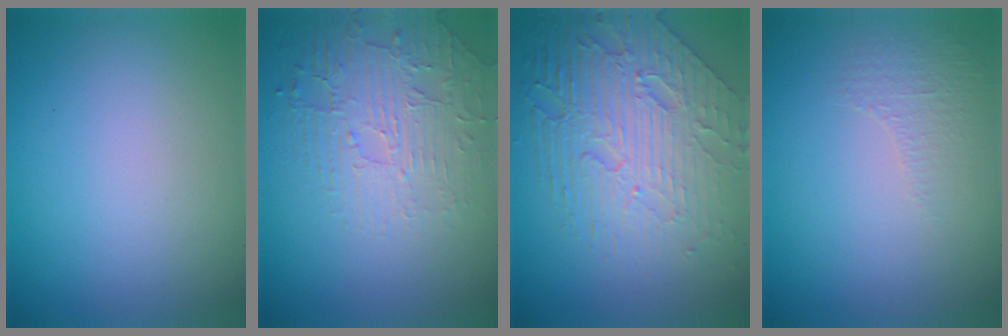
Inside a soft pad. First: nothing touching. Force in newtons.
{"total": 2.6, "press": 2.1, "slide": 1.5}
{"total": 8.1, "press": 5.5, "slide": 5.9}
{"total": 0.9, "press": 0.5, "slide": 0.8}